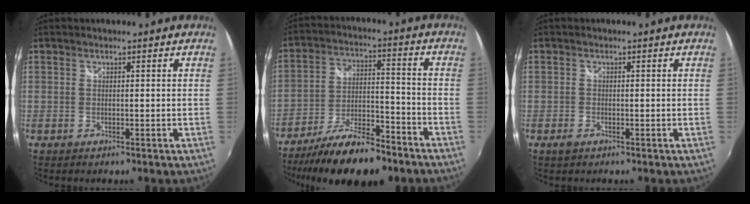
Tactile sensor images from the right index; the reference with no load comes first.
{"total": 17.7, "force": [-13.7, 5.0, 10.1], "torque": [-0.199, -0.021, -0.224]}
{"total": 1.3, "force": [-0.9, 0.7, 0.6], "torque": [-0.012, -0.003, -0.017]}